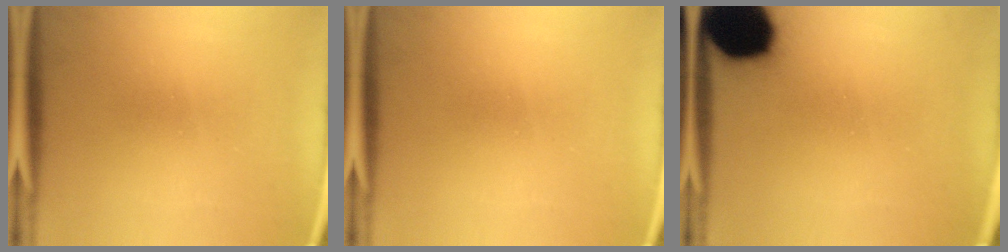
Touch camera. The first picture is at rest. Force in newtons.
{"total": 0.0}
{"total": 17.4}